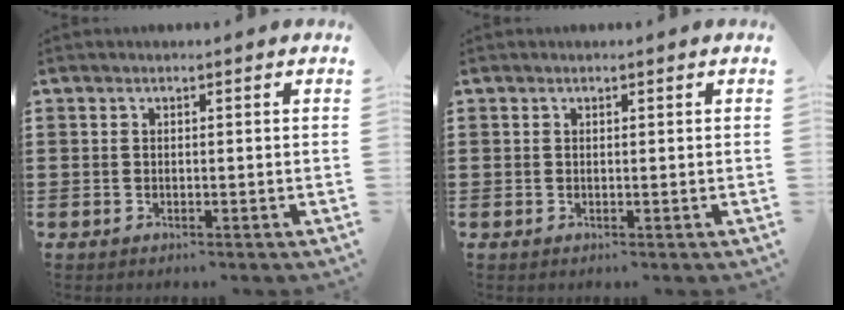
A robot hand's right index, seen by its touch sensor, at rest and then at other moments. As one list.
[{"total": 0.0}]